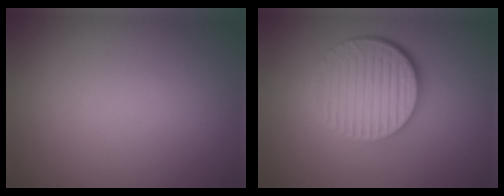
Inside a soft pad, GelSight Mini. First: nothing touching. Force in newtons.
{"total": 6.3, "press": 4.2, "slide": 4.6}